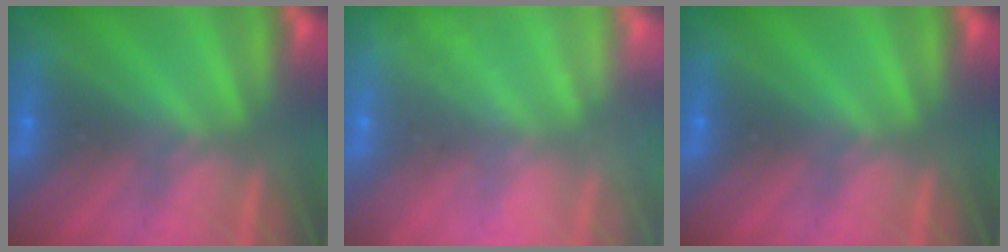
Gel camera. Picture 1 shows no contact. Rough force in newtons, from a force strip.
{"total": 2.4}
{"total": 0.0}